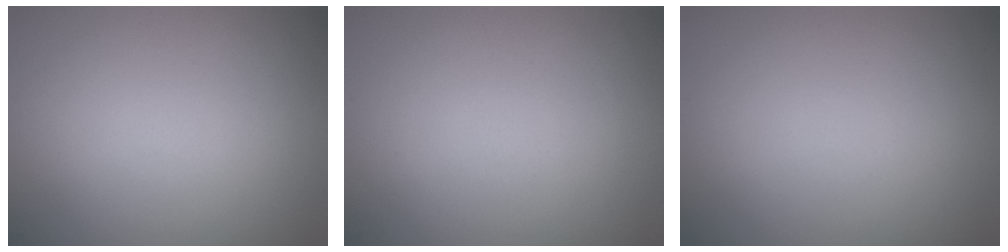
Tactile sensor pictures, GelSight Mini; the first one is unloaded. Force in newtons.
{"total": 0.0}
{"total": 0.0}